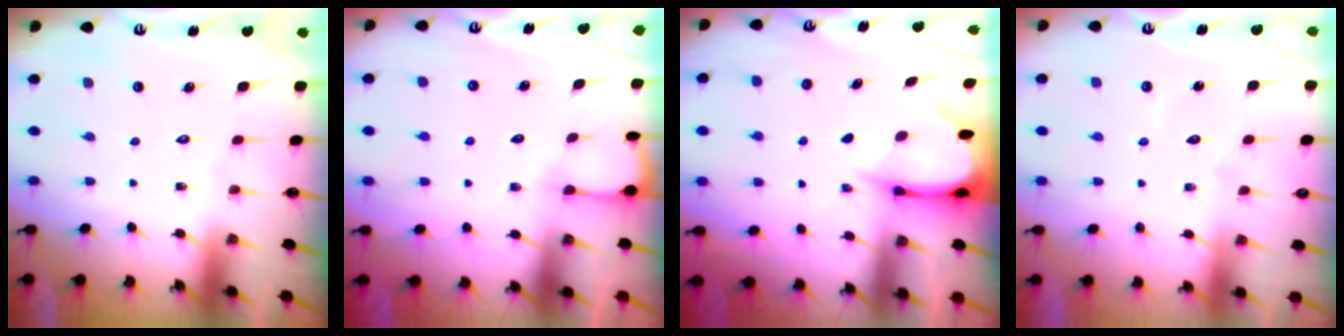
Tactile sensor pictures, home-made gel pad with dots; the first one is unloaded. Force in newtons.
{"total": 3.3, "press": 3.3, "slide": 0.4}
{"total": 3.3, "press": 3.3, "slide": 0.2}
{"total": 4.0, "press": 4.0, "slide": 0.3}